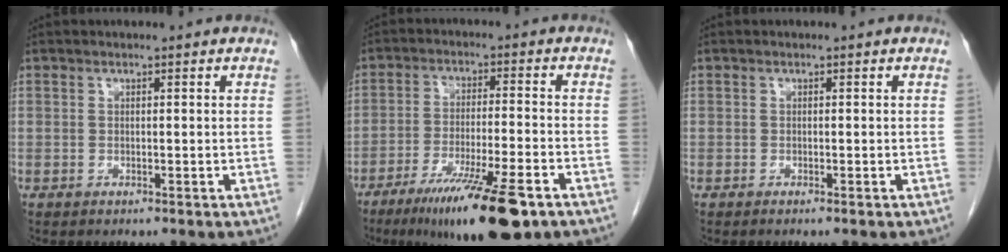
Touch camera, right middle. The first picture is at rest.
{"total": 14.9, "force": [-9.4, 1.6, 11.5], "torque": [-0.174, -0.035, -0.152]}
{"total": 0.0}